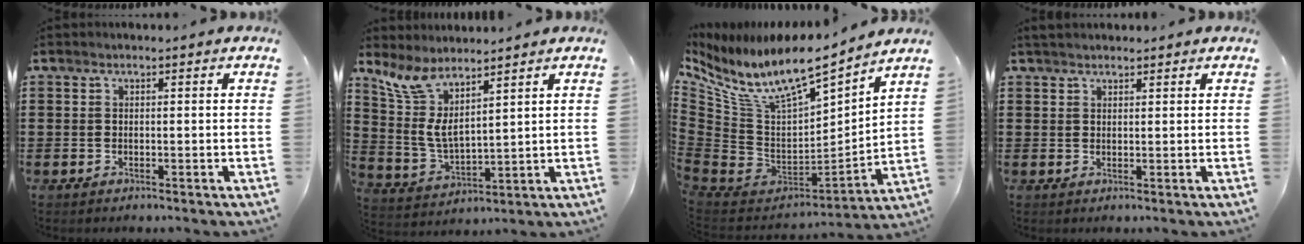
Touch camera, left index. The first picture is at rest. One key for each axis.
{"total": 6.2, "fx": 3.9, "fy": 1.9, "fz": 4.4, "tx": -0.118, "ty": -0.029, "tz": 0.064}
{"total": 11.2, "fx": 8.0, "fy": 3.3, "fz": 7.0, "tx": -0.172, "ty": -0.065, "tz": 0.138}
{"total": 1.4, "fx": 1.3, "fy": 0.4, "fz": 0.4, "tx": -0.010, "ty": 0.002, "tz": 0.026}